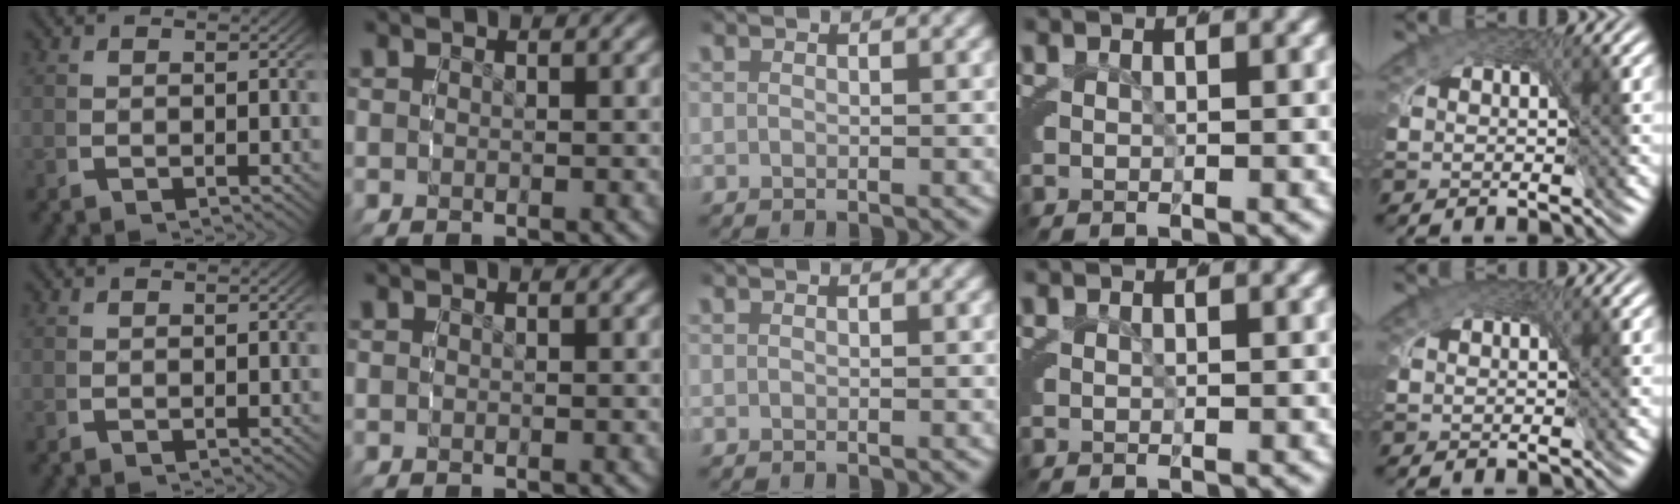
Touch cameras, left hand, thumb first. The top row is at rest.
{"little": {"total": 0.7, "force": [0.3, 0.4, 0.4], "torque": [-0.008, 0.001, 0.004]}}